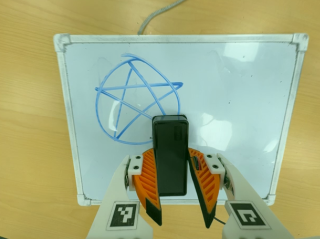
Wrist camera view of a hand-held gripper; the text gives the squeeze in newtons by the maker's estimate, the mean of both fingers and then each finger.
{"total": 5.7, "left": 5.3, "right": 6.1}